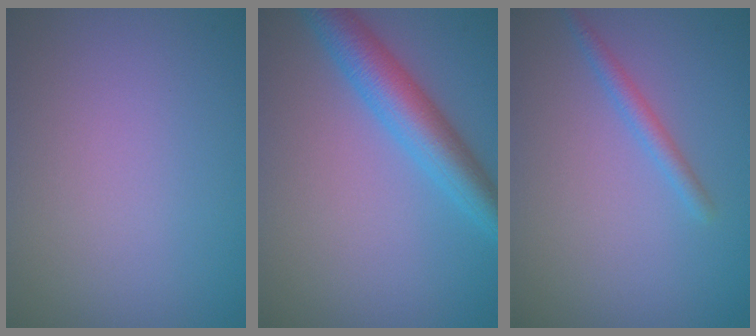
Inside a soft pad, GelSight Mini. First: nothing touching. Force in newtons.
{"total": 5.1, "press": 5.1, "slide": 0.2}
{"total": 1.5, "press": 1.5, "slide": 0.1}